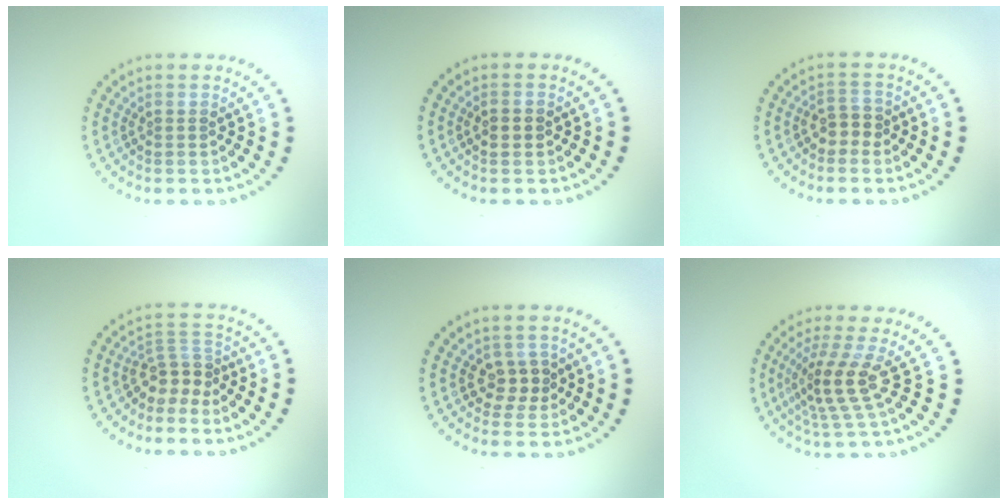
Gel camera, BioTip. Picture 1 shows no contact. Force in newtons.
{"total": 1.7, "press": 1.7, "slide": 0.2}
{"total": 1.8, "press": 1.6, "slide": 0.8}
{"total": 2.9, "press": 2.0, "slide": 2.1}
{"total": 2.2, "press": 2.1, "slide": 0.8}
{"total": 3.5, "press": 2.5, "slide": 2.4}